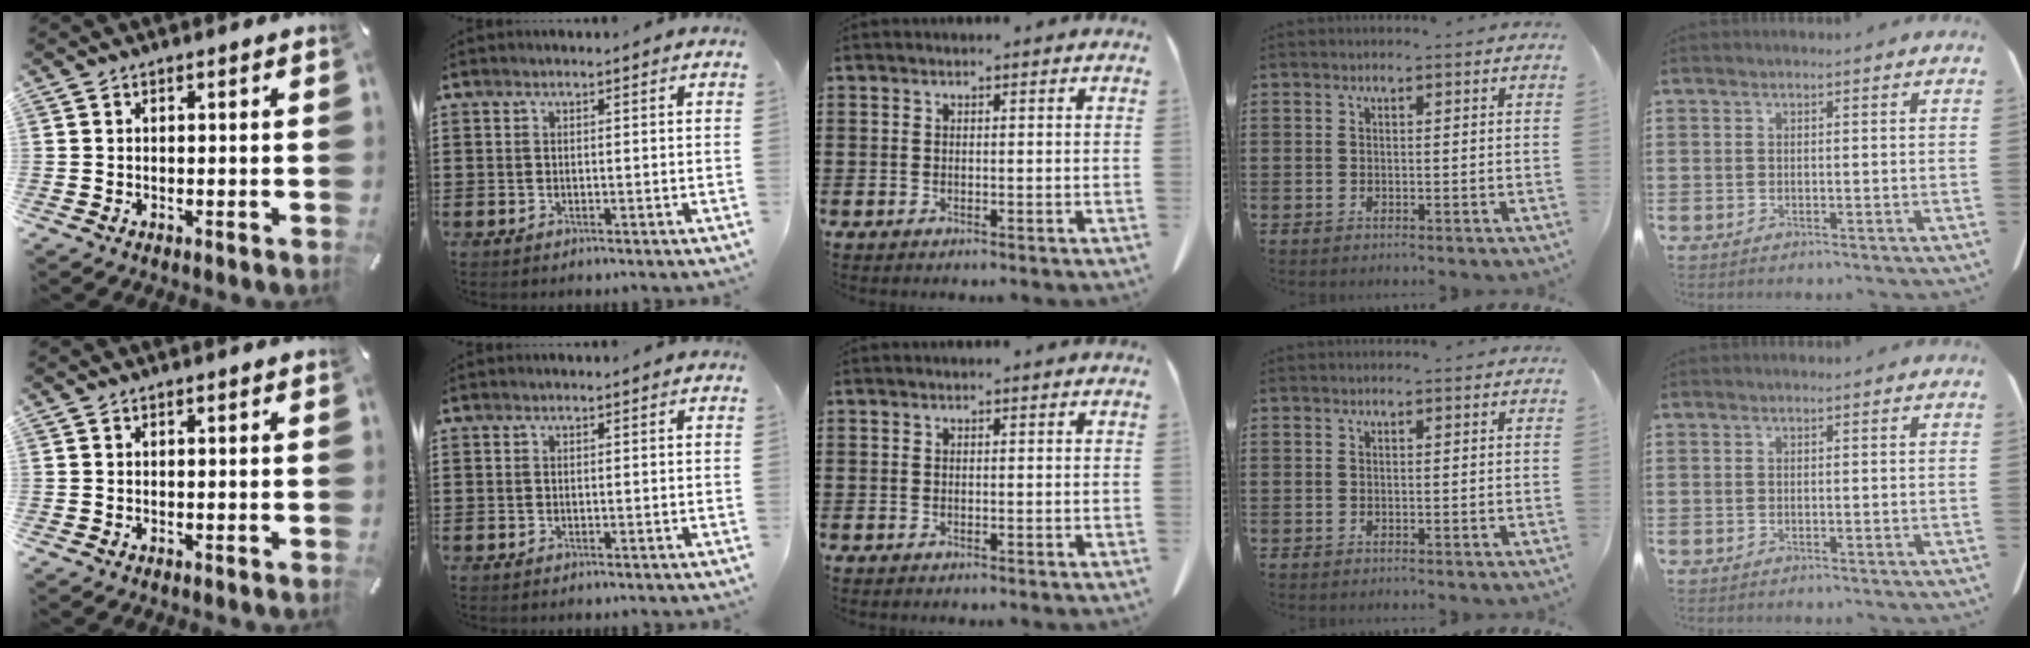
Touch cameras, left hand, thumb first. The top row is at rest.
{}